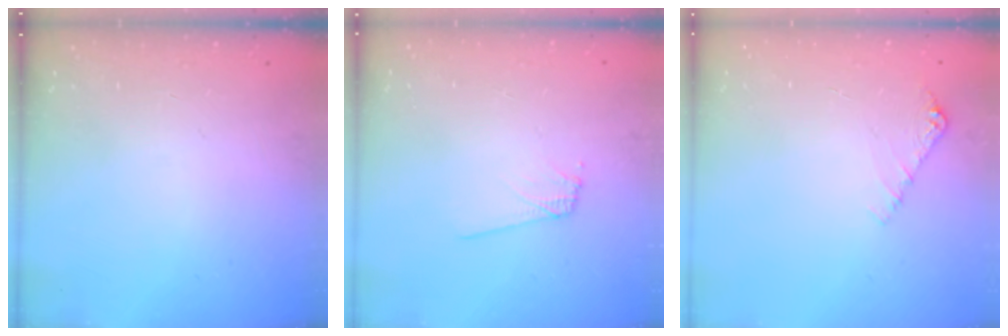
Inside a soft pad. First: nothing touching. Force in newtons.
{"total": 5.8, "press": 5.7, "slide": 1.0}
{"total": 4.3, "press": 4.3, "slide": 0.5}